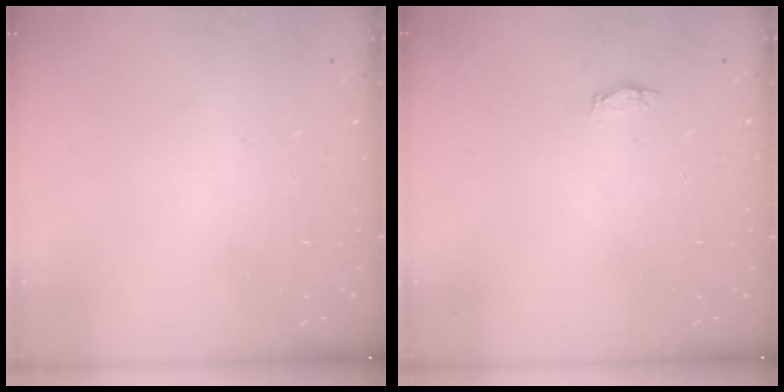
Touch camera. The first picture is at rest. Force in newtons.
{"total": 2.9, "press": 2.7, "slide": 1.1}